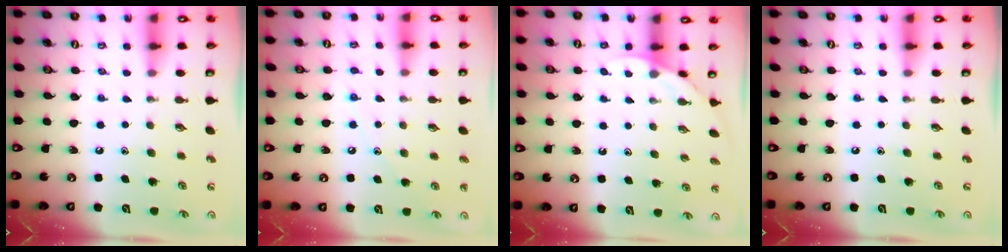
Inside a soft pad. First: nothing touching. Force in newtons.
{"total": 5.9, "press": 5.9, "slide": 0.5}
{"total": 3.6, "press": 3.6, "slide": 0.2}
{"total": 0.0}